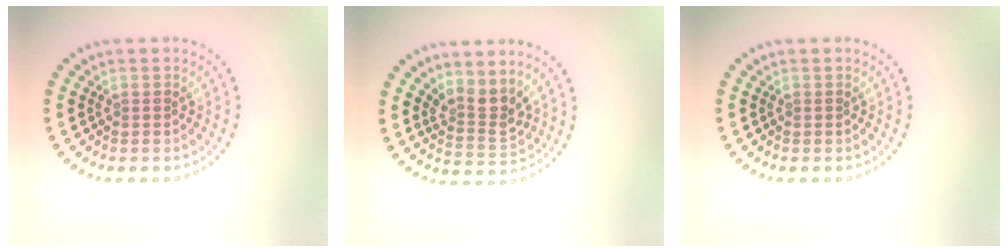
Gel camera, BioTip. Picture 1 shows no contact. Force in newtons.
{"total": 2.7, "press": 1.9, "slide": 1.9}
{"total": 0.0}